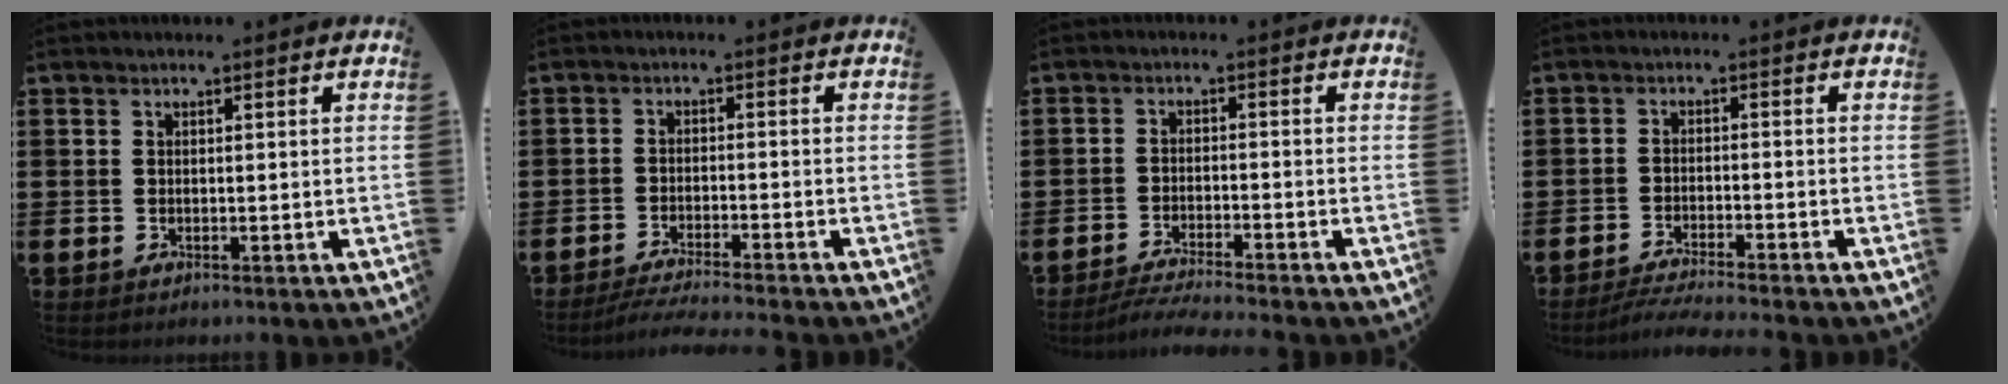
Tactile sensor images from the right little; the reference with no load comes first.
{"total": 2.9, "force": [-2.6, -0.4, 1.2], "torque": [-0.017, -0.002, -0.049]}
{"total": 3.0, "force": [-2.8, -0.3, 1.1], "torque": [-0.016, 0.000, -0.053]}
{"total": 2.9, "force": [-2.6, -0.3, 1.1], "torque": [-0.014, -0.002, -0.050]}